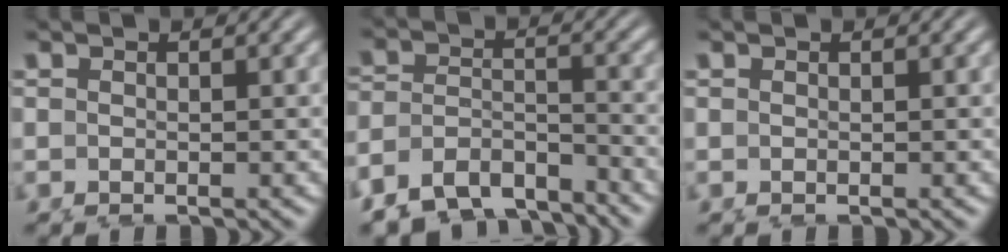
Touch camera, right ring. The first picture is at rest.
{"total": 11.5, "force": [-7.1, 8.7, 2.6], "torque": [-0.081, -0.056, -0.114]}
{"total": 0.0}